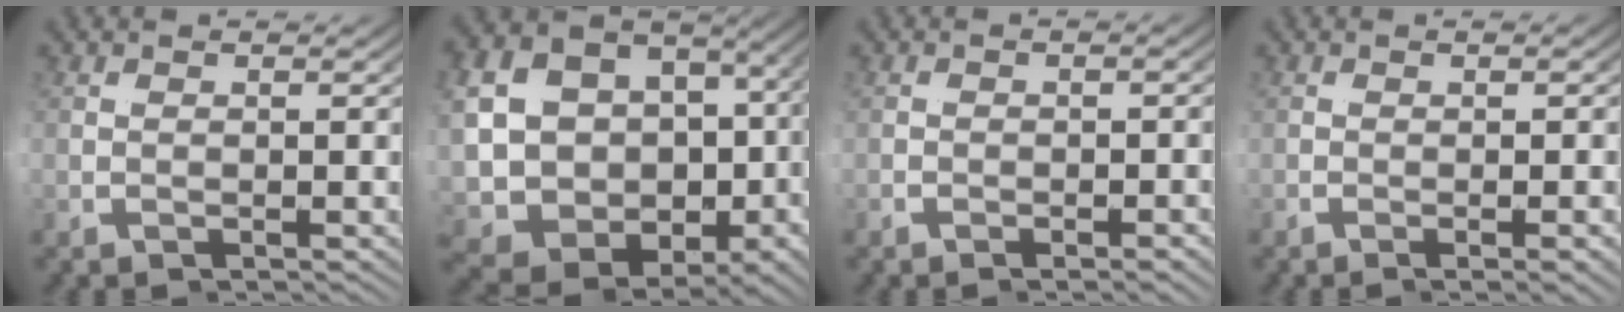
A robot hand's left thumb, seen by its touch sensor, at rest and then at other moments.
{"total": 16.8, "force": [0.4, 13.7, 9.7], "torque": [-0.197, -0.034, 0.009]}
{"total": 1.2, "force": [-1.0, -0.4, 0.3], "torque": [-0.021, 0.000, -0.023]}
{"total": 3.1, "force": [-0.8, -2.2, 2.1], "torque": [-0.035, 0.015, -0.020]}